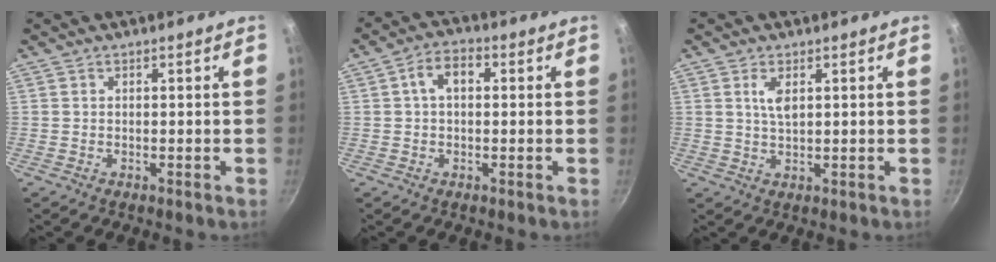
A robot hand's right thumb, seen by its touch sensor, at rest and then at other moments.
{"total": 5.2, "force": [0.8, 3.3, 3.9], "torque": [-0.057, 0.014, 0.006]}
{"total": 3.2, "force": [1.1, 1.4, 2.7], "torque": [-0.048, -0.006, 0.023]}